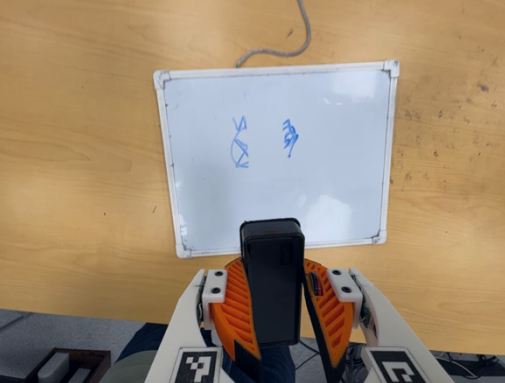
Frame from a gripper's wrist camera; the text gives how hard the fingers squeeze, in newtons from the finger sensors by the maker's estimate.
{"total": 10.1, "left": 9.8, "right": 10.5}